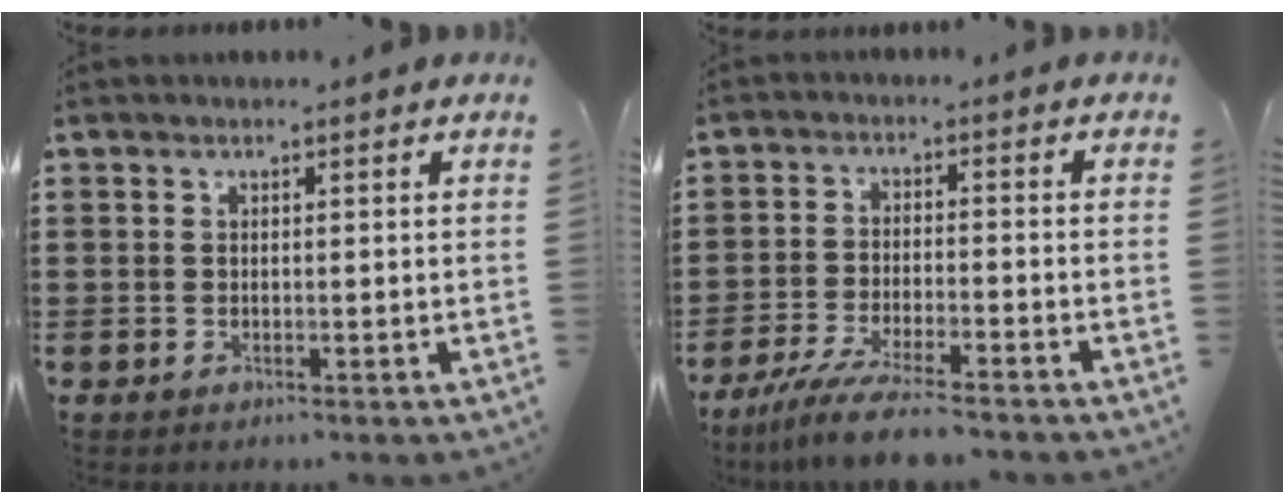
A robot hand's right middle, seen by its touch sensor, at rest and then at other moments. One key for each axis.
{"total": 6.5, "fx": -5.6, "fy": 0.2, "fz": 3.4, "tx": -0.078, "ty": -0.015, "tz": -0.110}